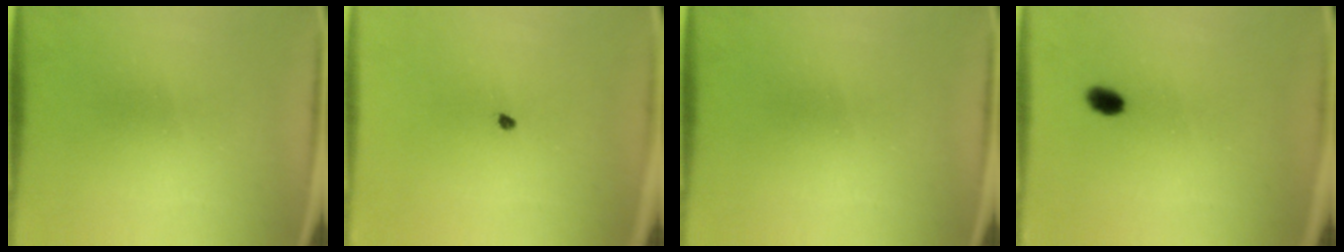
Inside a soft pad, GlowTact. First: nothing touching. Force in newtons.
{"total": 0.7}
{"total": 0.0}
{"total": 2.5}